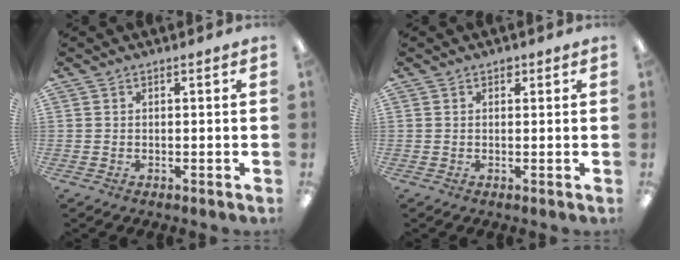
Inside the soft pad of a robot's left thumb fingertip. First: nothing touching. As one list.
[{"total": 1.3, "force": [0.8, 0.9, 0.6], "torque": [-0.003, 0.000, 0.012]}]